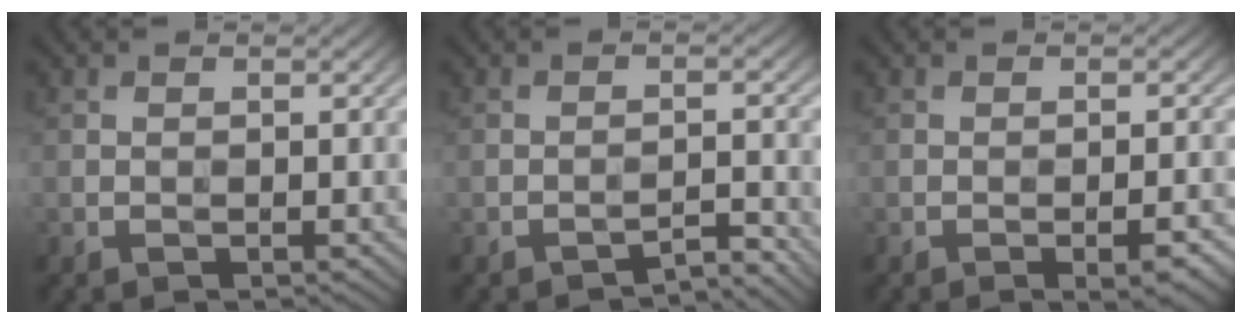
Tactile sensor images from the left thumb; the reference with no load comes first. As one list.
[{"total": 2.7, "force": [-2.5, 0.2, 0.9], "torque": [-0.007, 0.011, -0.042]}, {"total": 3.4, "force": [-1.8, 0.7, 2.8], "torque": [-0.038, 0.006, -0.023]}]